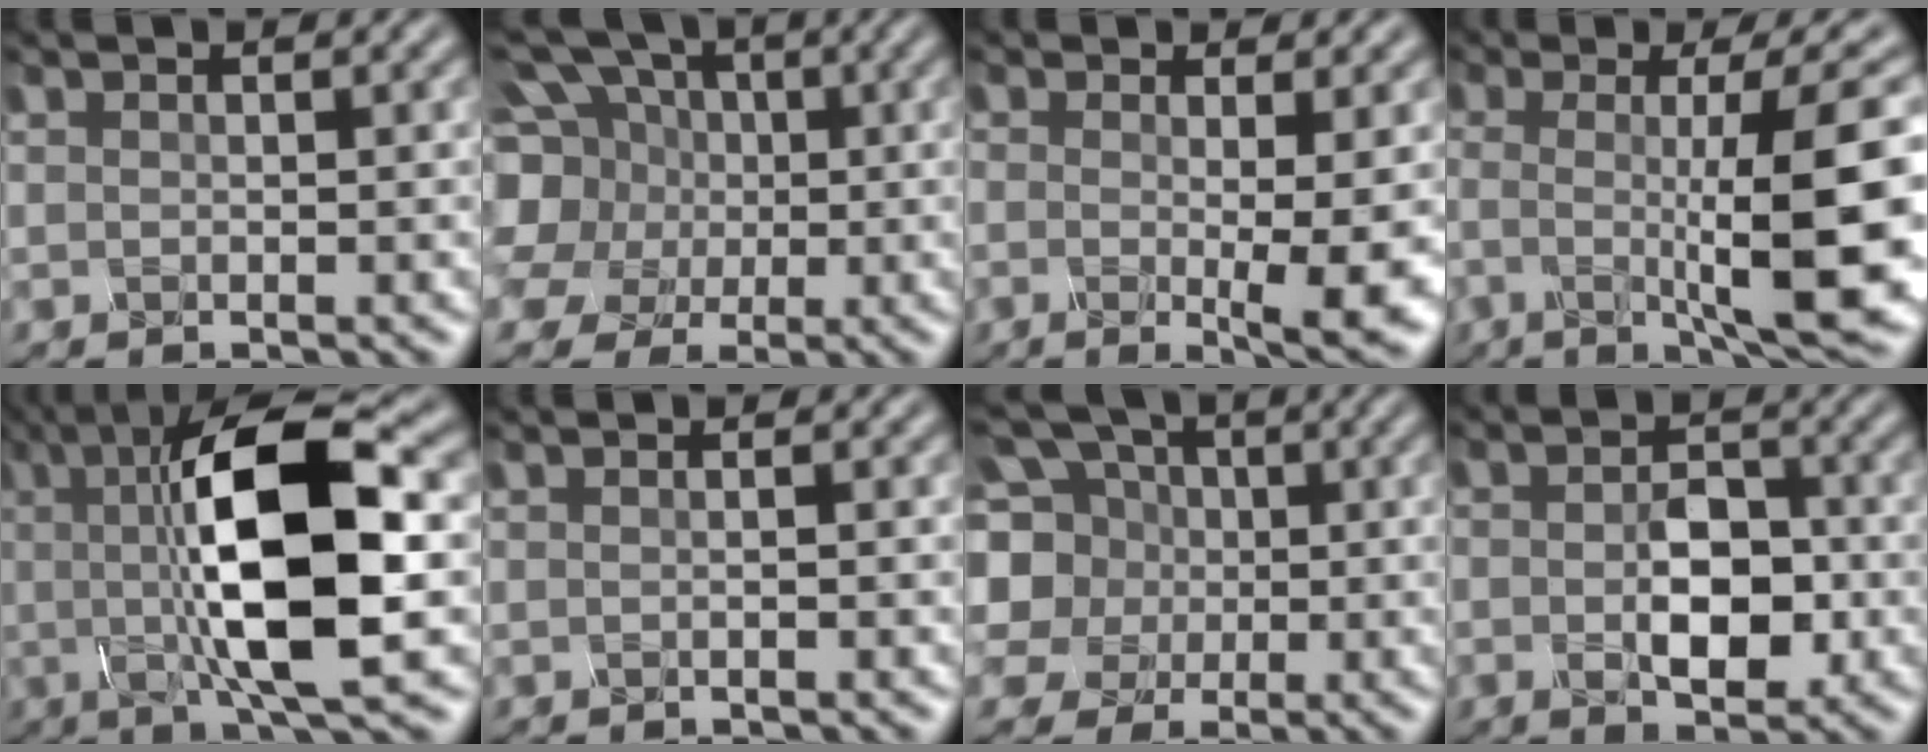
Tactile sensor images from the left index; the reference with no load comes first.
{"total": 11.0, "force": [1.0, 9.6, 5.3], "torque": [-0.139, 0.028, -0.011]}
{"total": 5.3, "force": [-0.8, 0.7, 5.2], "torque": [-0.067, -0.015, -0.015]}
{"total": 11.8, "force": [-2.0, 1.9, 11.5], "torque": [-0.139, -0.005, -0.033]}
{"total": 12.6, "force": [0.1, 3.5, 12.1], "torque": [-0.188, 0.005, -0.005]}
{"total": 1.2, "force": [0.3, 0.5, 1.1], "torque": [-0.004, 0.002, -0.017]}
{"total": 8.8, "force": [0.3, 7.7, 4.1], "torque": [-0.111, 0.026, -0.029]}
{"total": 4.9, "force": [-1.2, 2.8, 3.8], "torque": [-0.064, -0.006, -0.020]}